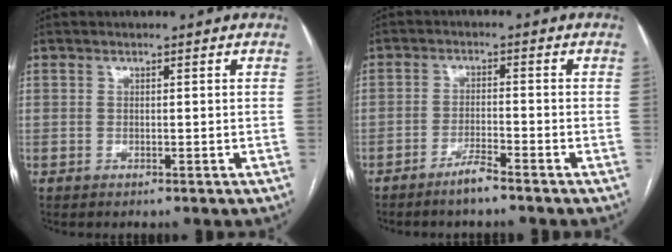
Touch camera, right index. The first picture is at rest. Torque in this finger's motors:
{"motor_torque": [0.17, -0.07, 0.19, 0.04]}